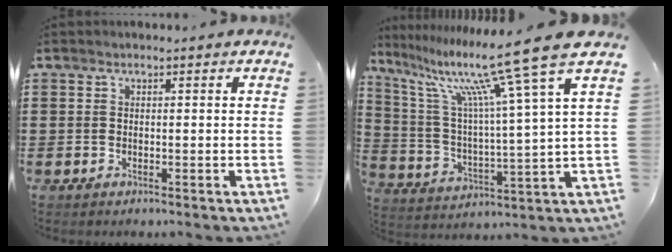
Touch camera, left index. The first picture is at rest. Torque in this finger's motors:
{"motor_torque": [2.14, 0.00, 0.94, 0.21]}